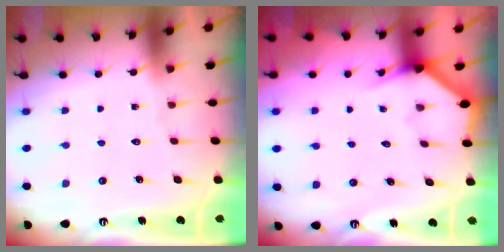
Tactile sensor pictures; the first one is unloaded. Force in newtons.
{"total": 3.8, "press": 3.8, "slide": 0.2}